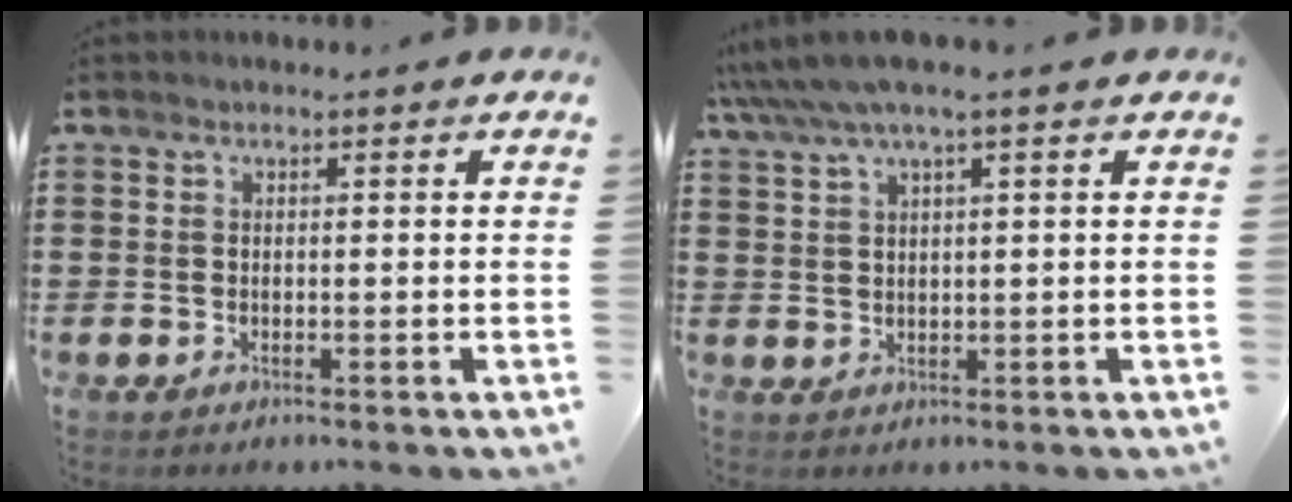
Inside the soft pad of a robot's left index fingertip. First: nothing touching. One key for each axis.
{"total": 4.2, "fx": 2.7, "fy": 0.1, "fz": 3.2, "tx": -0.069, "ty": -0.001, "tz": 0.046}